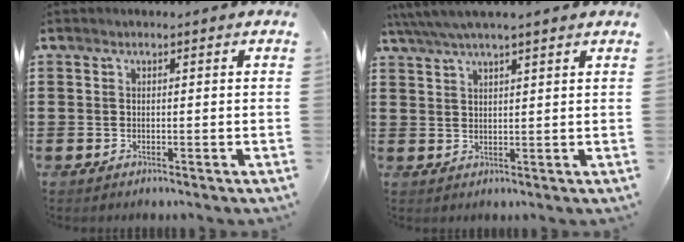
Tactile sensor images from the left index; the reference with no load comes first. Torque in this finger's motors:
{"motor_torque": [1.01, -1.13, 0.83, 0.21]}